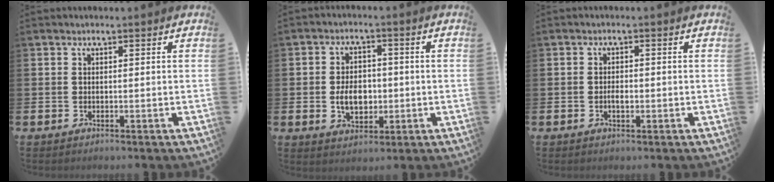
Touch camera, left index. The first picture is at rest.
{"total": 5.0, "force": [-0.5, 3.6, 3.5], "torque": [-0.055, 0.004, -0.015]}
{"total": 1.6, "force": [-0.3, 0.8, 1.3], "torque": [-0.016, 0.000, -0.009]}